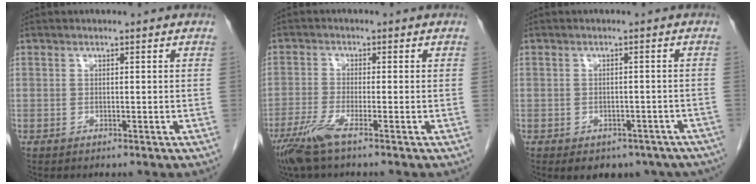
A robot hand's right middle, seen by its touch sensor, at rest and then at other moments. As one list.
[{"total": 4.9, "force": [-3.2, -0.1, 3.7], "torque": [-0.081, -0.016, -0.069]}, {"total": 11.0, "force": [-8.0, 6.4, 4.1], "torque": [-0.055, -0.002, -0.085]}]